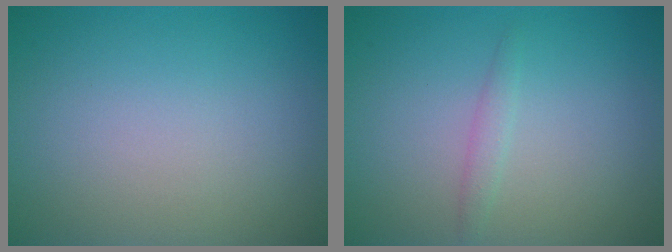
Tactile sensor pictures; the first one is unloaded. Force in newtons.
{"total": 0.5, "press": 0.5, "slide": 0.1}